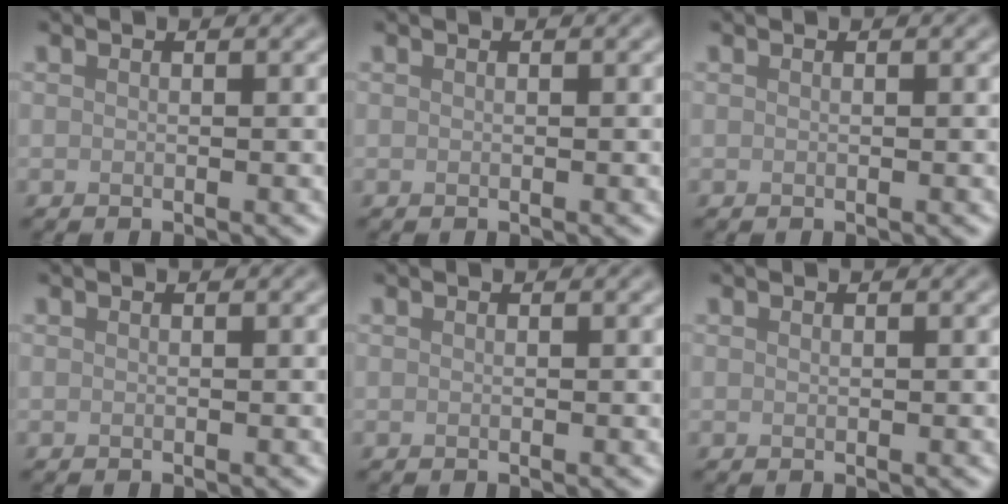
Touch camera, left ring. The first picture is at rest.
{"total": 0.0}
{"total": 0.0}
{"total": 0.0}
{"total": 0.0}
{"total": 0.0}